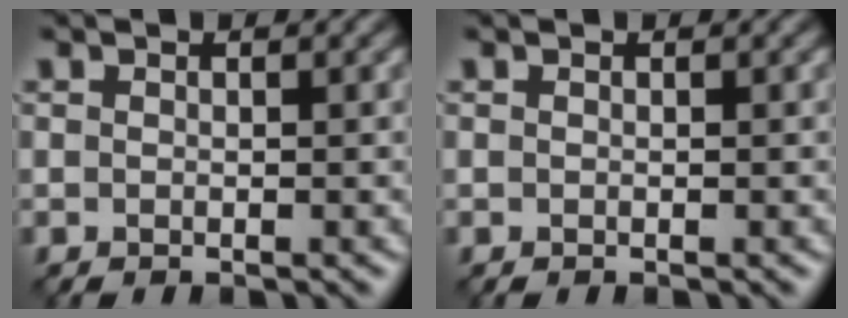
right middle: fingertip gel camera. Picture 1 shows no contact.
{"total": 0.0}